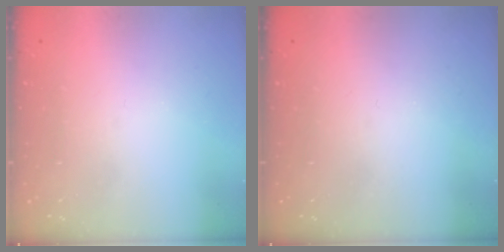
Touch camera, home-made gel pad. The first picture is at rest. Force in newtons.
{"total": 0.0}